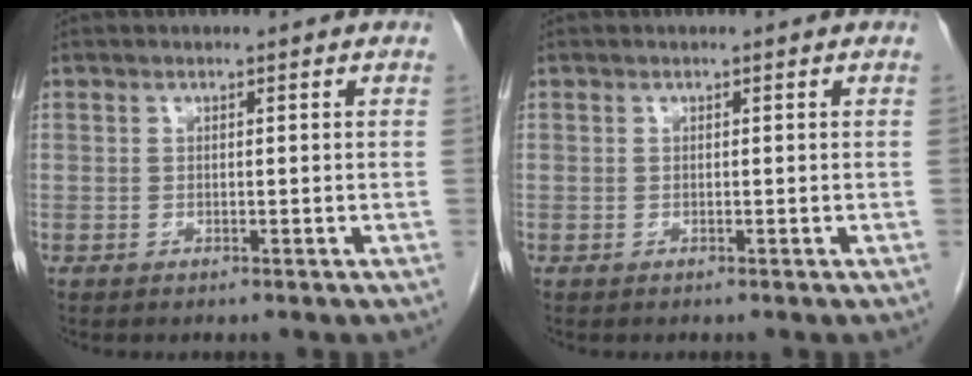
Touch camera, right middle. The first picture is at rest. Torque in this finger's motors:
{"motor_torque": [0.00, 0.00, 0.00, -0.01]}